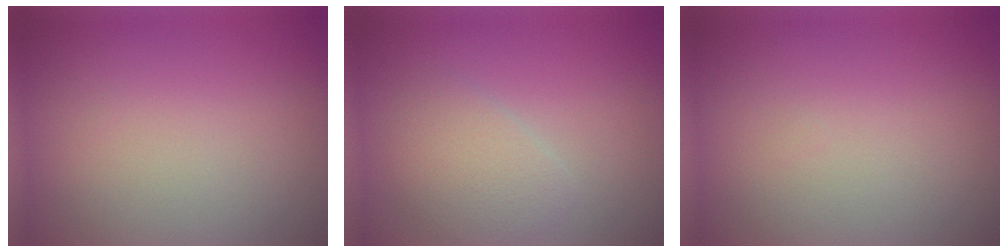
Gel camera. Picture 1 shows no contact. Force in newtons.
{"total": 2.8, "press": 2.8, "slide": 0.0}
{"total": 0.0}